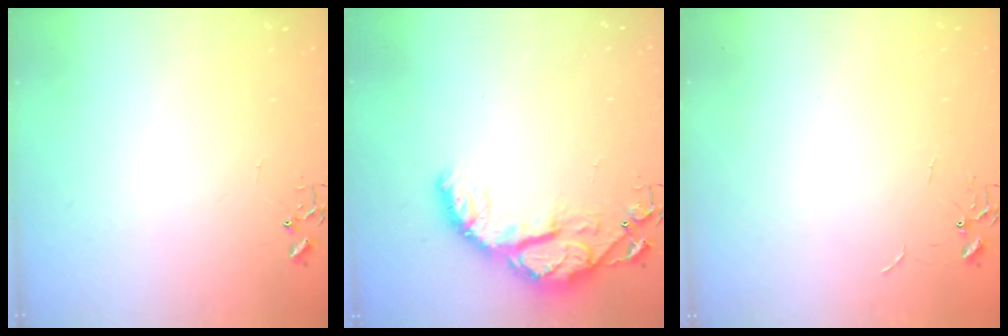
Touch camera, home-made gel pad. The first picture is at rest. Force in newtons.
{"total": 14.0, "press": 13.9, "slide": 1.2}
{"total": 0.8, "press": 0.8, "slide": 0.2}